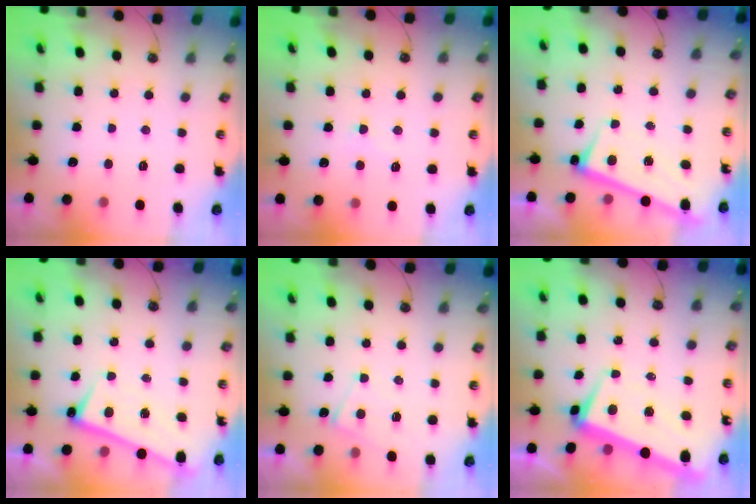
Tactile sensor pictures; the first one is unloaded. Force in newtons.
{"total": 2.1, "press": 2.1, "slide": 0.5}
{"total": 2.7, "press": 2.7, "slide": 0.5}
{"total": 2.1, "press": 2.1, "slide": 0.5}
{"total": 2.6, "press": 2.6, "slide": 0.3}
{"total": 2.2, "press": 0.3, "slide": 2.1}